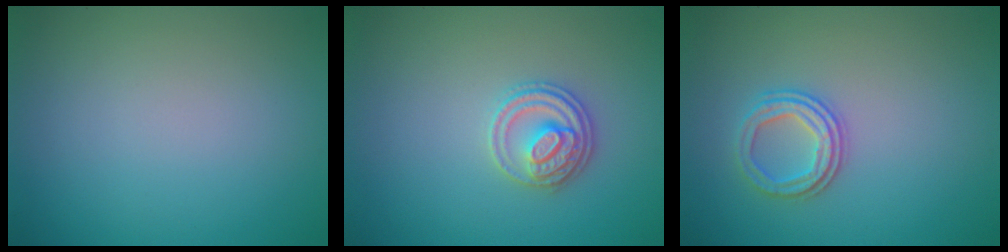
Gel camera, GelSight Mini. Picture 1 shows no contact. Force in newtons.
{"total": 2.8, "press": 2.7, "slide": 0.5}
{"total": 2.5, "press": 2.4, "slide": 0.9}